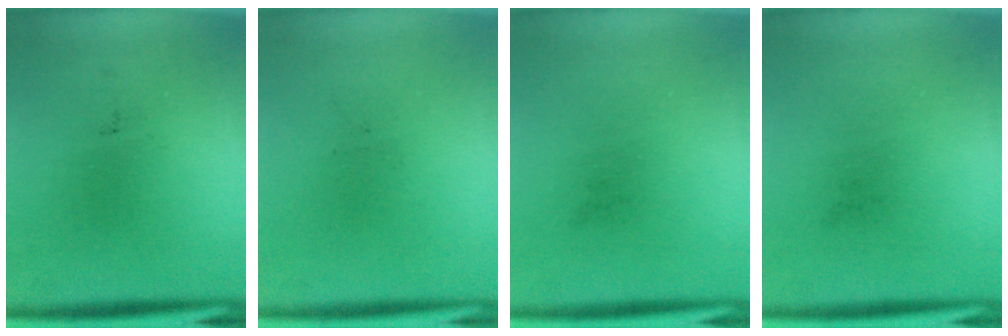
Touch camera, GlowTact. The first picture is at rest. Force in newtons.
{"total": 0.0}
{"total": 0.0}
{"total": 0.0}